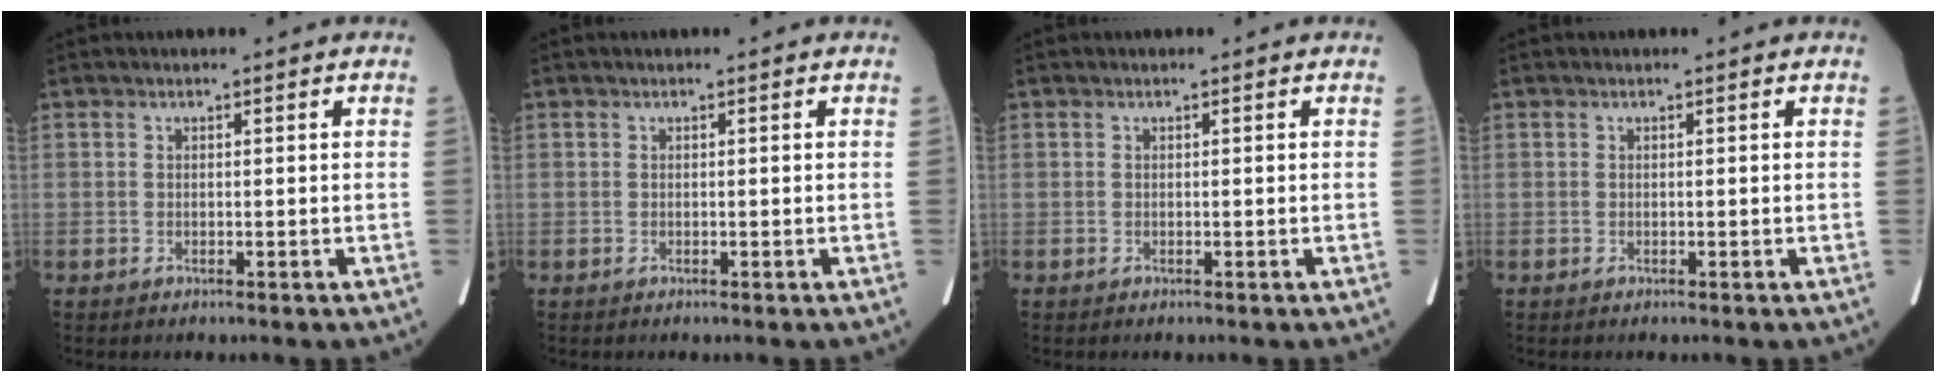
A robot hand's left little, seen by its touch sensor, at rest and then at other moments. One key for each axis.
{"total": 0.0}
{"total": 0.0}
{"total": 0.0}